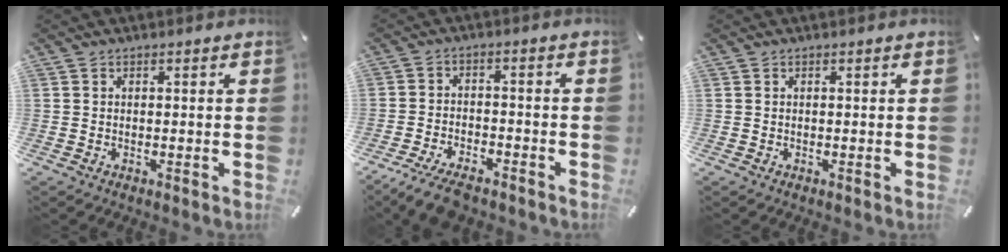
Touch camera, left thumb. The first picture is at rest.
{"total": 7.1, "force": [-5.8, 2.5, 3.3], "torque": [-0.070, 0.022, -0.110]}
{"total": 0.0}